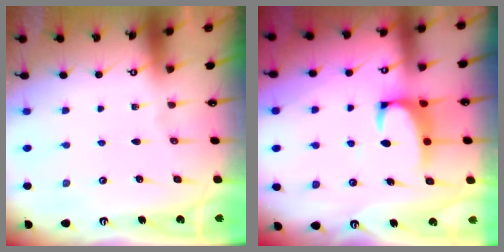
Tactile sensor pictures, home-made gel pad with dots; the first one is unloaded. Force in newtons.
{"total": 2.1, "press": 1.8, "slide": 0.9}